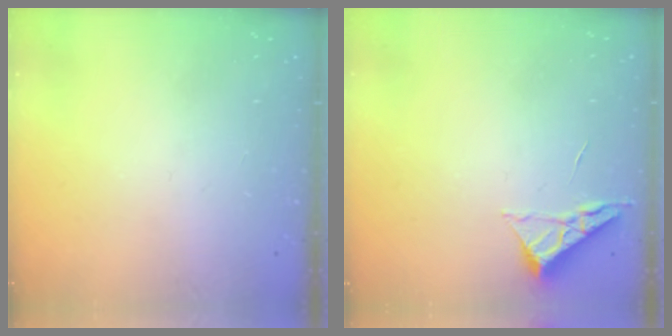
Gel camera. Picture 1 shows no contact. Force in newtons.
{"total": 3.8, "press": 3.8, "slide": 0.5}